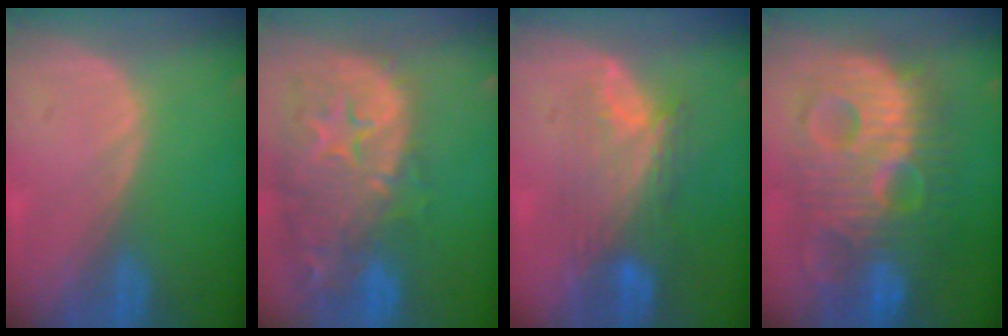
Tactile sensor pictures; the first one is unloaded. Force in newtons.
{"total": 14.7, "press": 11.8, "slide": 8.8}
{"total": 8.0, "press": 7.5, "slide": 3.0}
{"total": 13.7, "press": 13.7, "slide": 1.1}